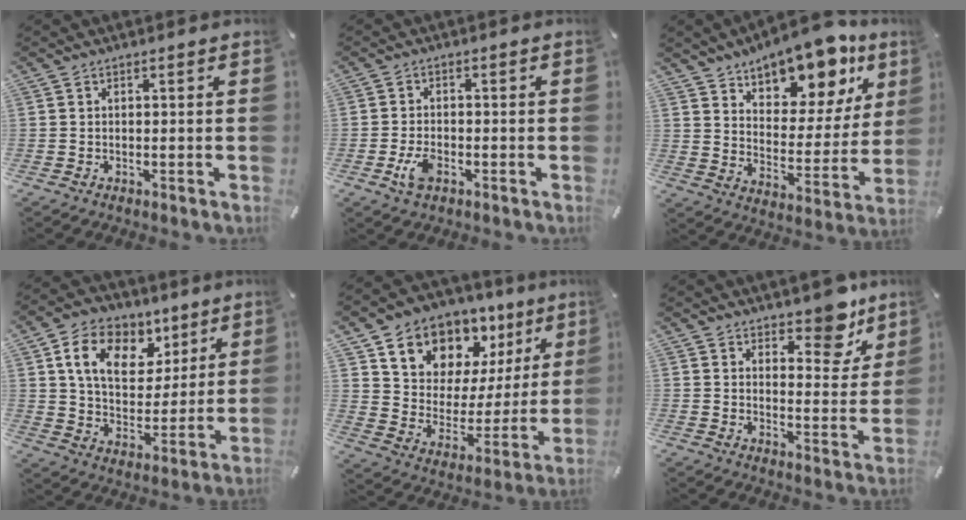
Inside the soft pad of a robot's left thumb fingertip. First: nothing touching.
{"total": 4.5, "force": [-1.8, 2.6, 3.2], "torque": [-0.079, 0.000, -0.037]}
{"total": 15.7, "force": [13.1, 6.9, 5.0], "torque": [-0.071, -0.111, 0.229]}
{"total": 13.8, "force": [7.4, 9.7, 6.4], "torque": [-0.119, -0.026, 0.138]}
{"total": 10.9, "force": [8.4, 6.9, -0.1], "torque": [-0.008, -0.099, 0.151]}
{"total": 10.0, "force": [7.8, 4.8, 4.1], "torque": [-0.031, -0.065, 0.131]}